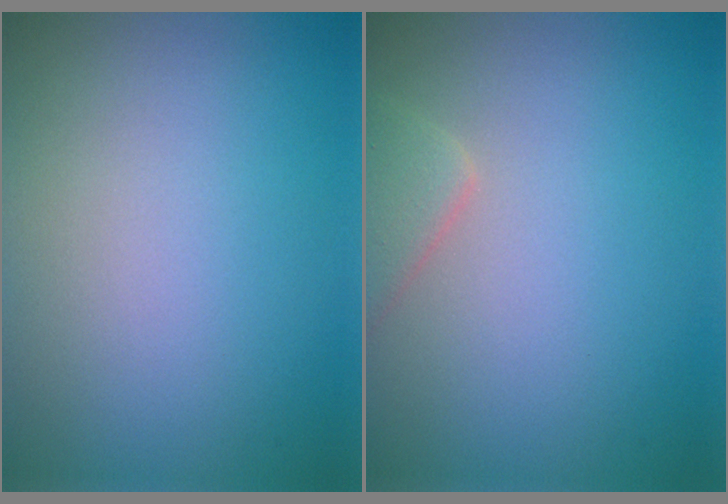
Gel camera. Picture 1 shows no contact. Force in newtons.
{"total": 2.1, "press": 2.1, "slide": 0.1}